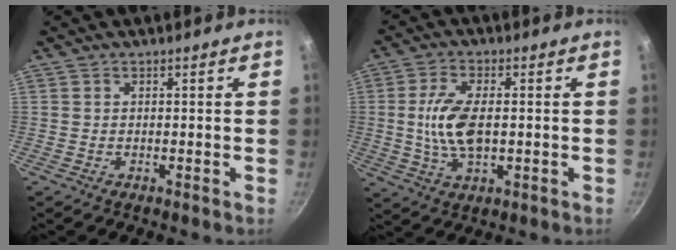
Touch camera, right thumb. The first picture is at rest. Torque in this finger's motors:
{"motor_torque": [0.03, 0.44, 1.29, 0.01, 0.09]}